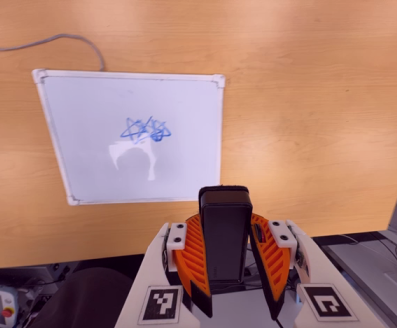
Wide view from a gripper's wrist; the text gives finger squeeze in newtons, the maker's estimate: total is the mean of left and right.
{"total": 8.9, "left": 7.8, "right": 10.0}